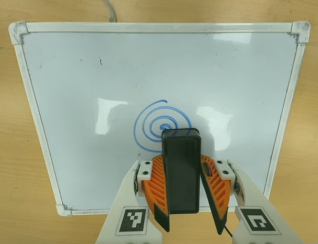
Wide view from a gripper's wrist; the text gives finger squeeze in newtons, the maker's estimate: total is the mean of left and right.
{"total": 11.7, "left": 13.0, "right": 10.3}